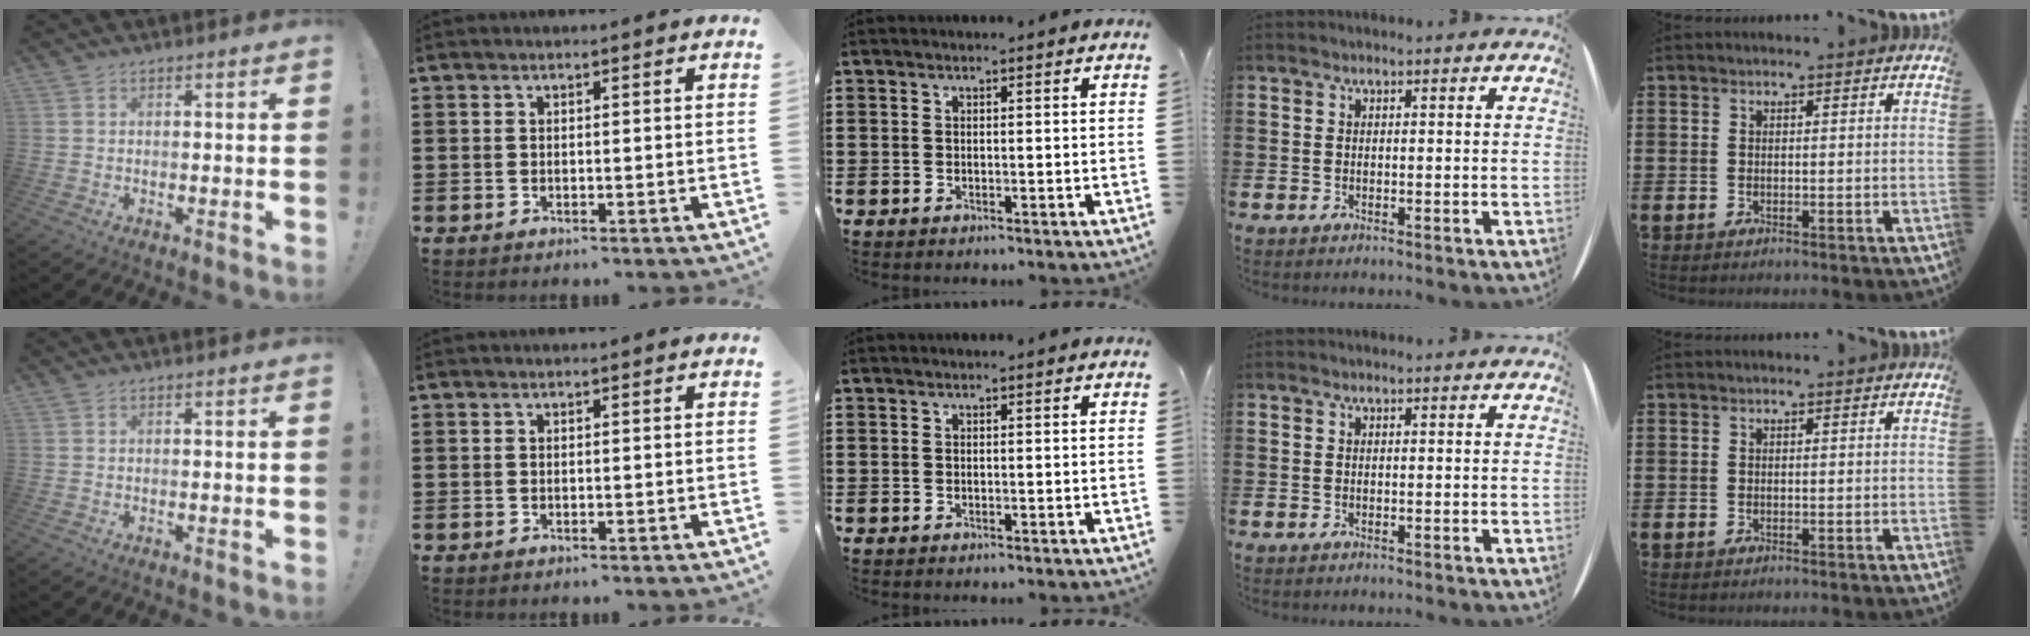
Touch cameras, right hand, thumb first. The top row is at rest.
{}